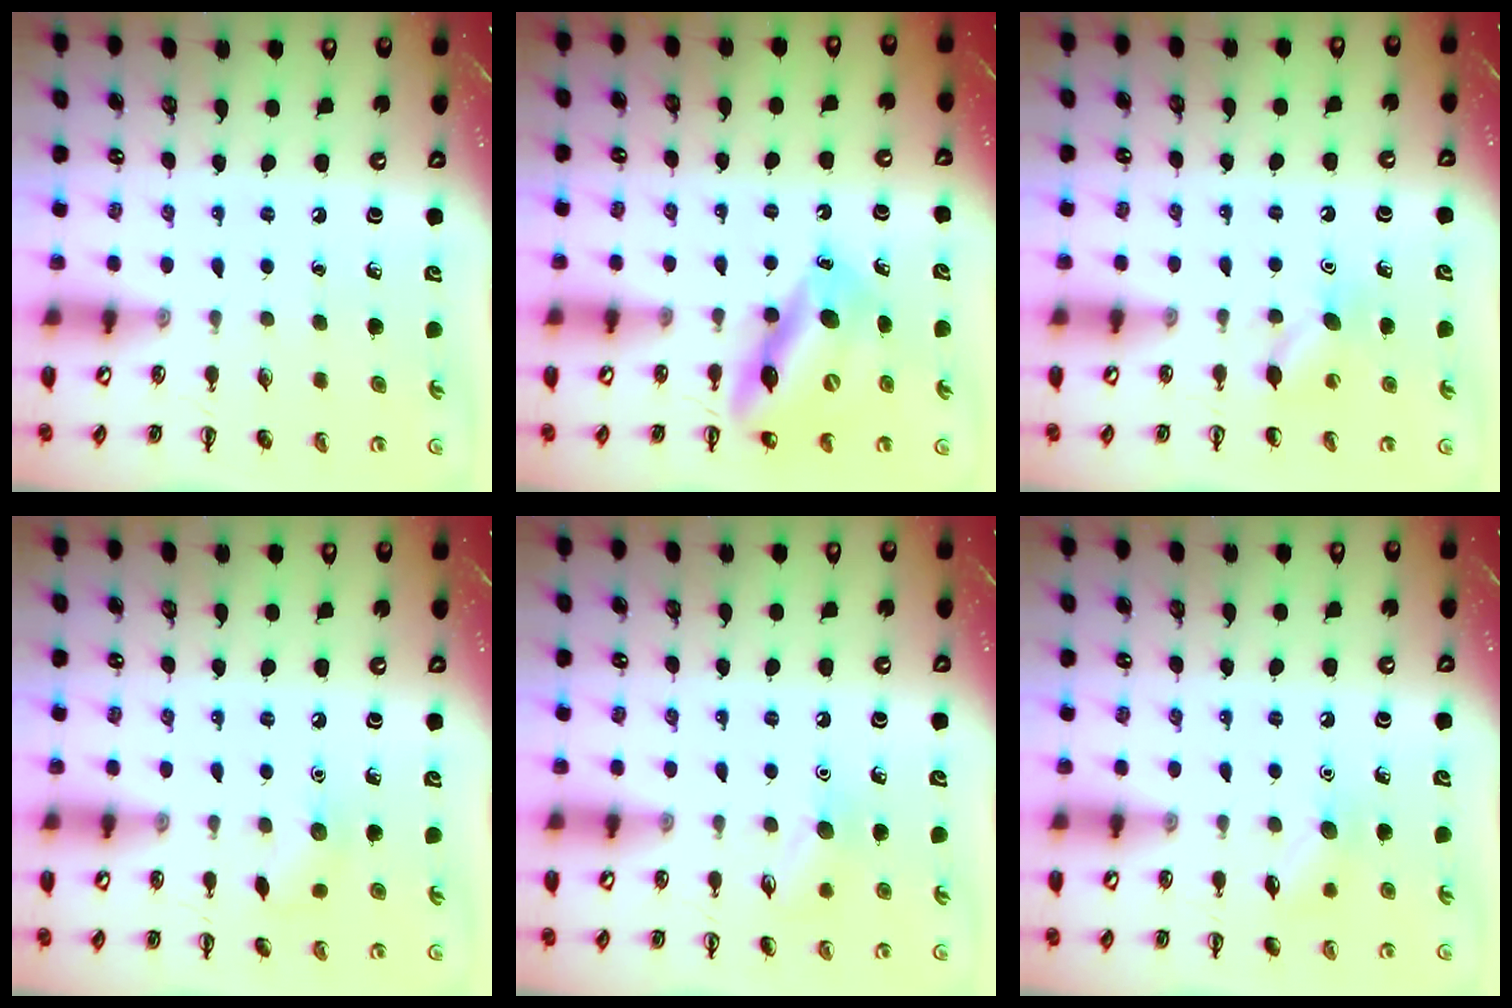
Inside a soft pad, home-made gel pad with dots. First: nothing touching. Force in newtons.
{"total": 12.7, "press": 12.2, "slide": 3.4}
{"total": 5.5, "press": 5.3, "slide": 1.3}
{"total": 7.0, "press": 6.9, "slide": 1.3}
{"total": 7.5, "press": 7.3, "slide": 1.6}
{"total": 8.3, "press": 8.1, "slide": 1.8}